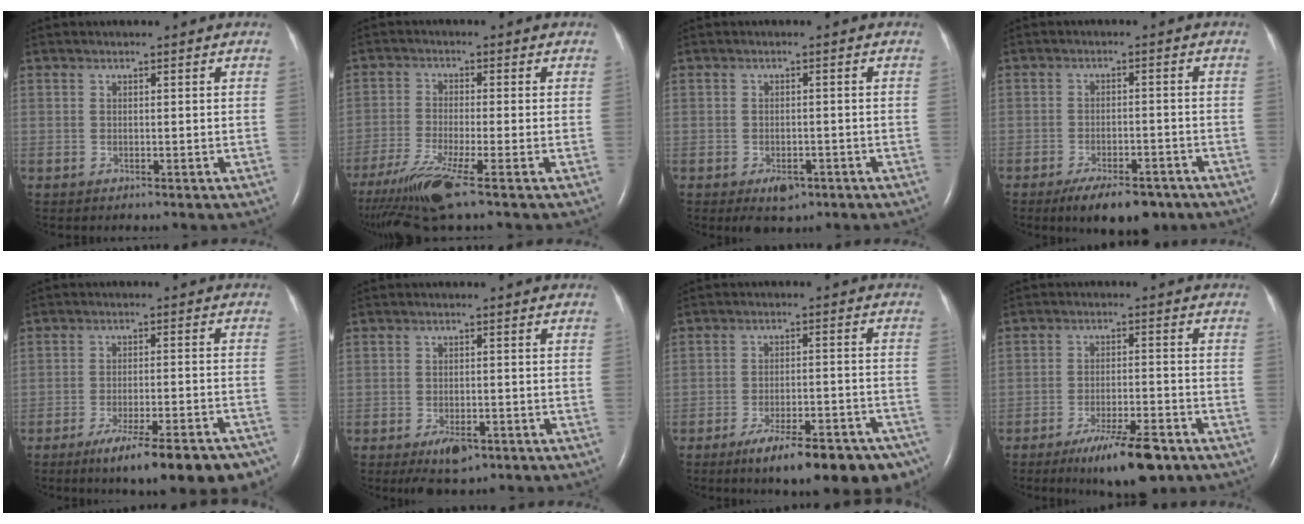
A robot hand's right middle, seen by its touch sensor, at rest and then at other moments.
{"total": 10.3, "force": [-6.8, -0.4, 7.6], "torque": [-0.143, -0.032, -0.125]}
{"total": 3.3, "force": [-1.9, 1.7, 2.0], "torque": [-0.034, -0.003, -0.019]}
{"total": 8.4, "force": [-6.2, 3.1, 4.7], "torque": [-0.070, -0.004, -0.094]}
{"total": 16.8, "force": [-13.1, 2.6, 10.1], "torque": [-0.085, 0.005, -0.181]}
{"total": 4.3, "force": [-2.6, 1.6, 2.9], "torque": [-0.055, -0.004, -0.036]}
{"total": 16.2, "force": [-12.2, 4.2, 9.9], "torque": [-0.080, 0.020, -0.169]}
{"total": 9.4, "force": [-6.4, 1.7, 6.6], "torque": [-0.110, -0.013, -0.102]}